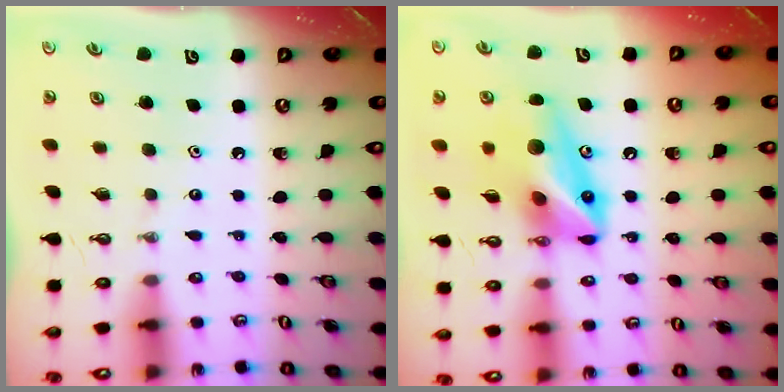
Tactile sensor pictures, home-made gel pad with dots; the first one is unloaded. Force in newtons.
{"total": 11.1, "press": 11.0, "slide": 1.9}